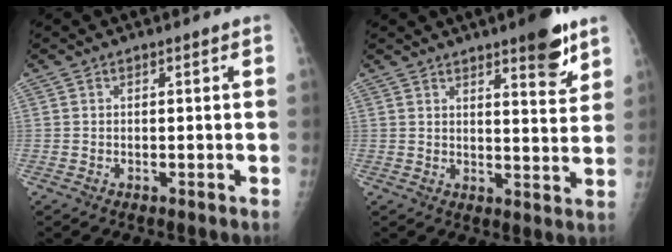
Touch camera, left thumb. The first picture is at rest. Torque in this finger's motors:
{"motor_torque": [1.05, 0.70, 0.67, -0.21, 0.01]}